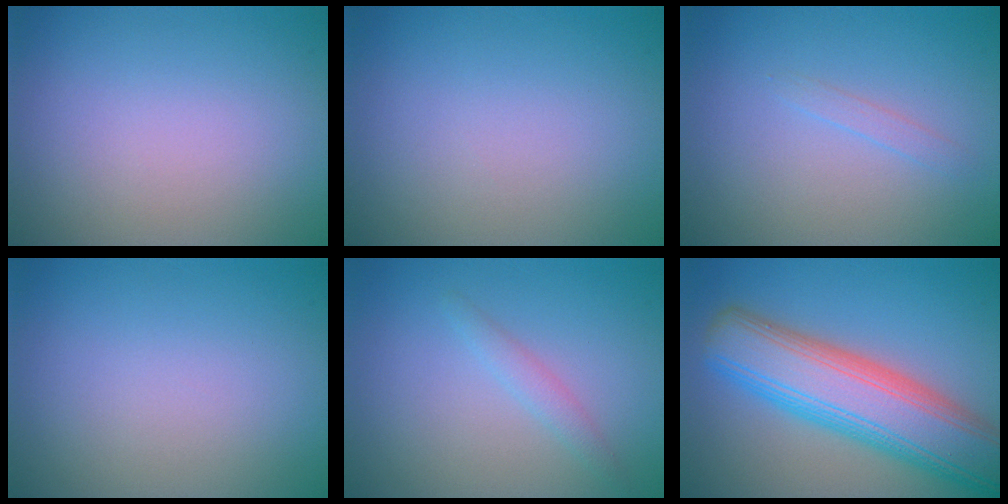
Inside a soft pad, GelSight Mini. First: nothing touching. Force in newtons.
{"total": 0.0}
{"total": 0.8, "press": 0.8, "slide": 0.1}
{"total": 0.0}
{"total": 1.5, "press": 1.5, "slide": 0.1}
{"total": 10.4, "press": 10.4, "slide": 0.6}